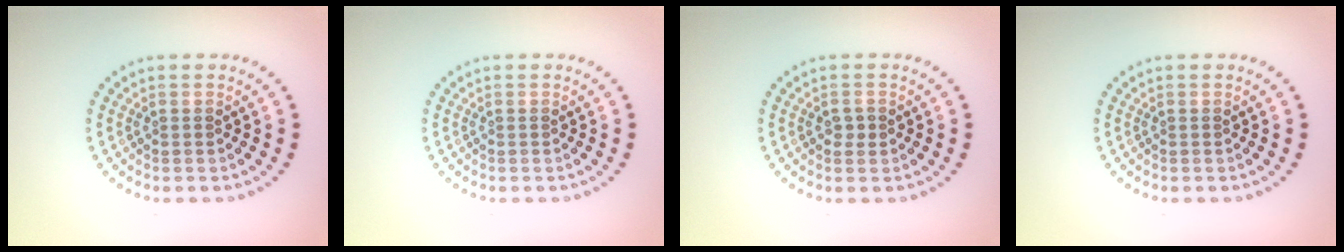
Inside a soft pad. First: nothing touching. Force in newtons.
{"total": 0.0}
{"total": 1.0, "press": 1.0, "slide": 0.2}
{"total": 0.0}